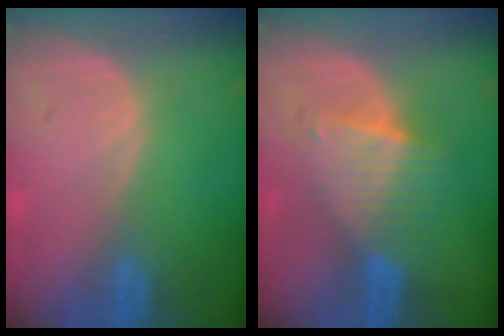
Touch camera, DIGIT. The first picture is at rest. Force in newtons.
{"total": 6.5, "press": 5.9, "slide": 2.8}